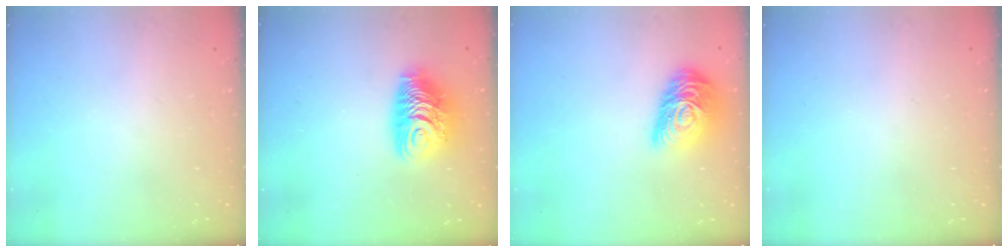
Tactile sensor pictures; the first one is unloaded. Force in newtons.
{"total": 10.7, "press": 10.7, "slide": 0.9}
{"total": 14.8, "press": 14.8, "slide": 1.0}
{"total": 0.0}